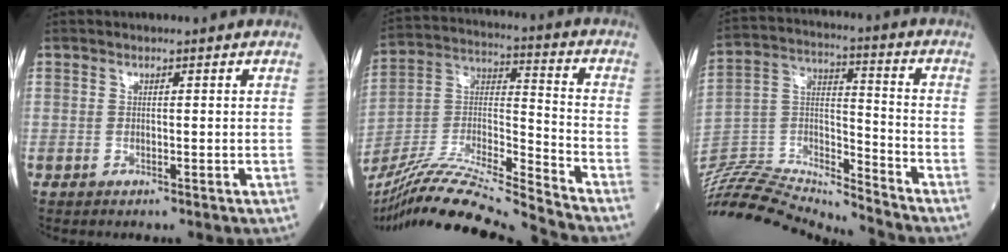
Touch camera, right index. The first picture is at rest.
{"total": 20.9, "force": [-19.2, -1.5, 8.1], "torque": [-0.167, -0.010, -0.345]}
{"total": 20.7, "force": [-20.2, -0.1, 4.6], "torque": [-0.089, 0.023, -0.349]}